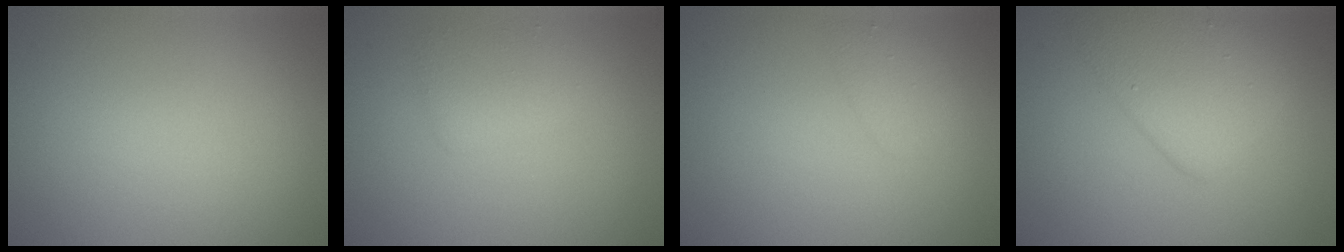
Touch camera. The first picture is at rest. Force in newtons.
{"total": 1.8, "press": 1.8, "slide": 0.1}
{"total": 1.4, "press": 1.4, "slide": 0.1}
{"total": 4.6, "press": 4.6, "slide": 0.3}